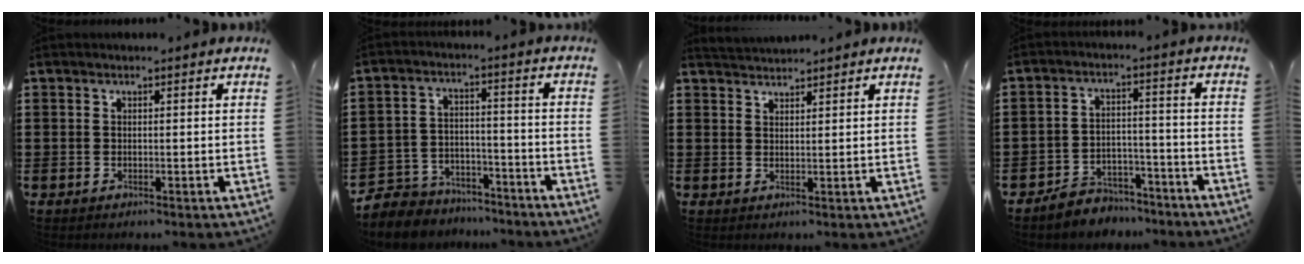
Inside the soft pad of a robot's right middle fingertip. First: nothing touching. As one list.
[{"total": 6.1, "force": [-5.8, 1.9, 0.1], "torque": [-0.016, 0.010, -0.121]}, {"total": 2.3, "force": [2.3, 0.0, -0.3], "torque": [-0.002, -0.003, 0.045]}, {"total": 5.1, "force": [-5.0, 1.3, 0.2], "torque": [-0.004, 0.015, -0.101]}]